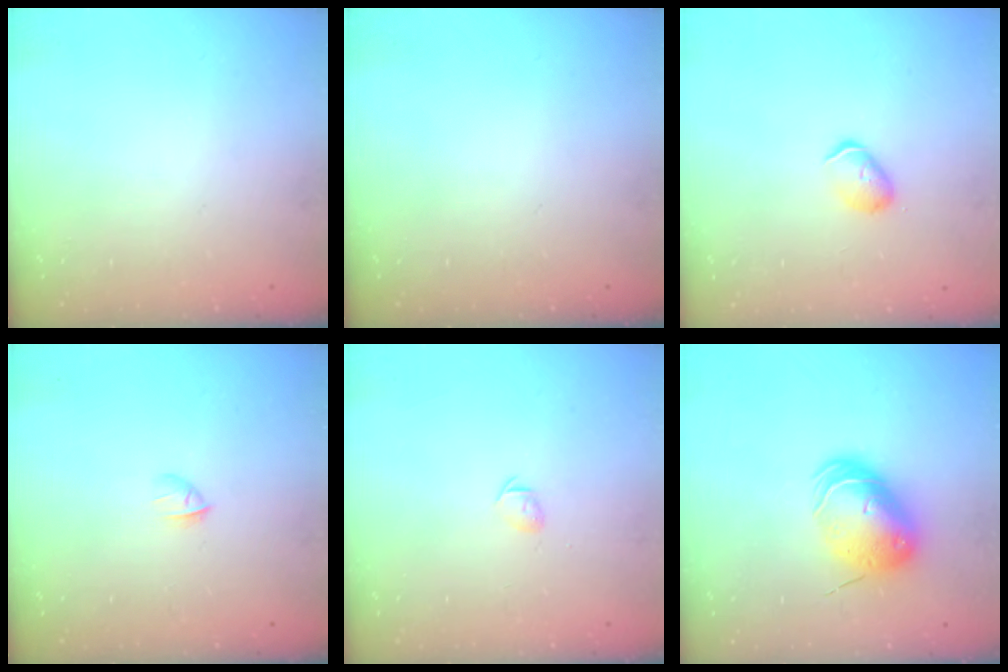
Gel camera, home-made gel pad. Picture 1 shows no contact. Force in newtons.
{"total": 0.0}
{"total": 4.5, "press": 4.4, "slide": 0.6}
{"total": 2.4, "press": 2.2, "slide": 0.8}
{"total": 3.4, "press": 3.3, "slide": 0.9}
{"total": 9.0, "press": 8.9, "slide": 1.7}